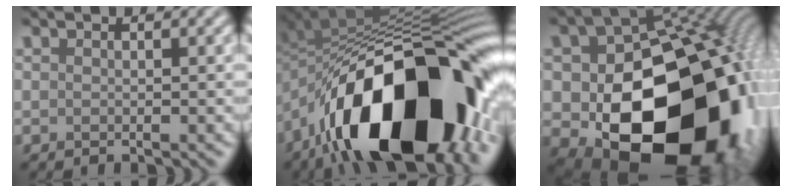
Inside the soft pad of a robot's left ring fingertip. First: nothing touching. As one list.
[{"total": 19.5, "force": [-8.2, 9.1, 15.2], "torque": [-0.245, -0.011, -0.128]}, {"total": 20.5, "force": [-4.3, 14.8, 13.5], "torque": [-0.182, -0.051, -0.025]}]